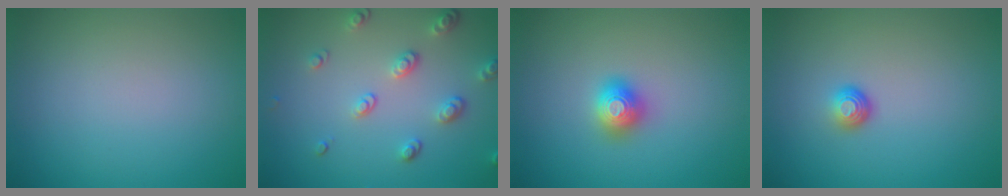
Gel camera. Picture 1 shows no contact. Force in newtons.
{"total": 2.9, "press": 2.6, "slide": 1.3}
{"total": 1.6, "press": 1.6, "slide": 0.2}
{"total": 1.6, "press": 1.0, "slide": 1.3}